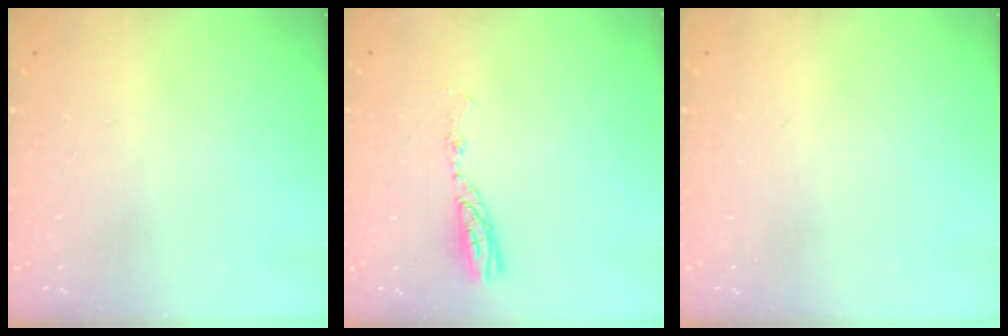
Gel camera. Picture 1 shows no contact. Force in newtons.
{"total": 5.0, "press": 5.0, "slide": 0.6}
{"total": 9.9, "press": 2.5, "slide": 9.6}